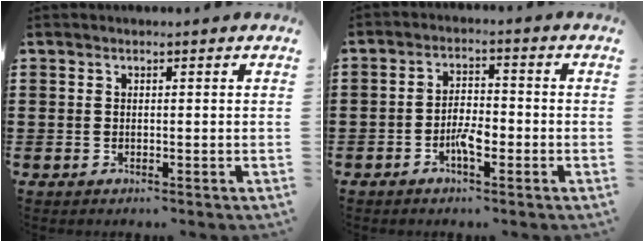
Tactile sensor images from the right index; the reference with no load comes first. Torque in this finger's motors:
{"motor_torque": [2.14, 0.00, 0.28, 0.11]}